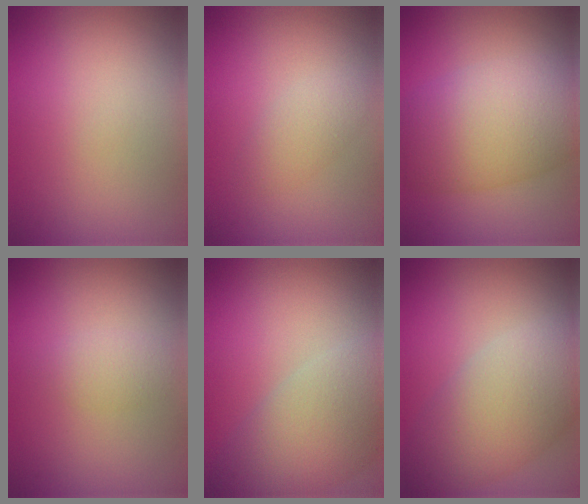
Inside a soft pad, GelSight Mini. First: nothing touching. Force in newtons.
{"total": 1.9, "press": 1.9, "slide": 0.1}
{"total": 9.0, "press": 9.0, "slide": 0.6}
{"total": 1.5, "press": 1.5, "slide": 0.0}
{"total": 7.2, "press": 7.2, "slide": 0.6}
{"total": 7.6, "press": 7.5, "slide": 0.6}